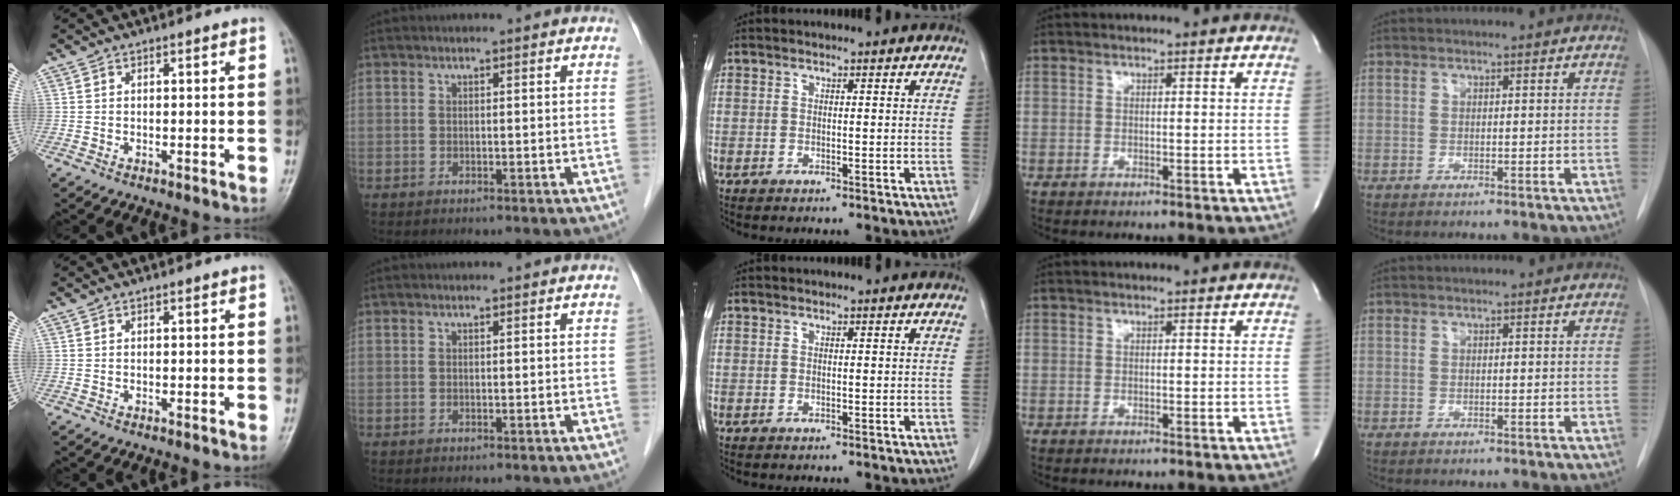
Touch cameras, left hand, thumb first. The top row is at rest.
{}